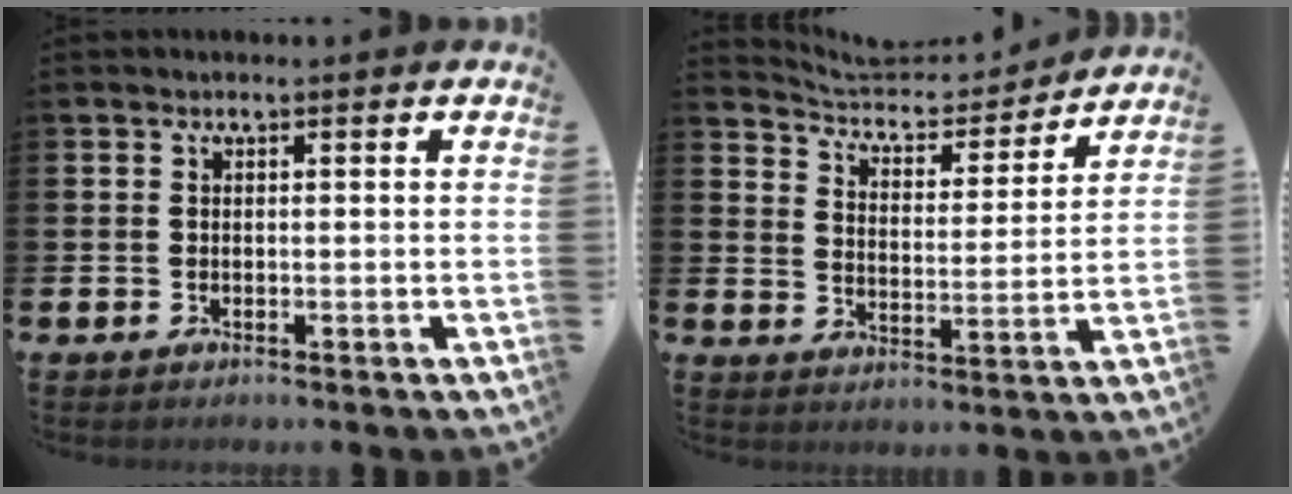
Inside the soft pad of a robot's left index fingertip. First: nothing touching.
{"total": 6.0, "force": [5.7, 1.6, 0.9], "torque": [-0.042, -0.052, 0.093]}